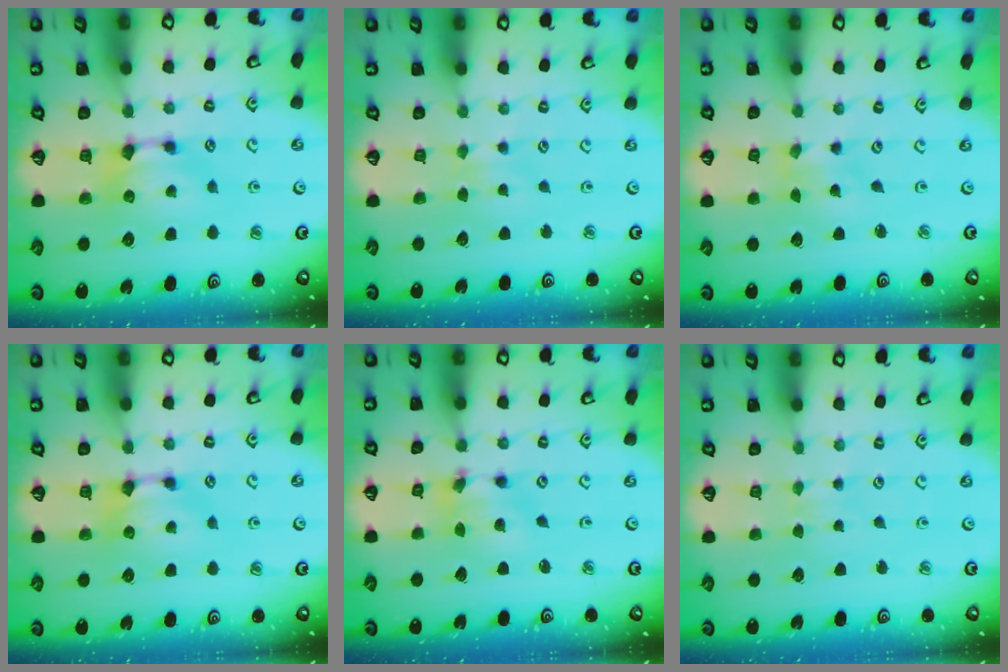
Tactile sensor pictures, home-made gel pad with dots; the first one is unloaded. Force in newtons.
{"total": 2.6, "press": 2.5, "slide": 0.3}
{"total": 4.1, "press": 4.1, "slide": 0.6}
{"total": 0.0}
{"total": 4.0, "press": 3.6, "slide": 1.6}
{"total": 3.8, "press": 3.8, "slide": 0.5}